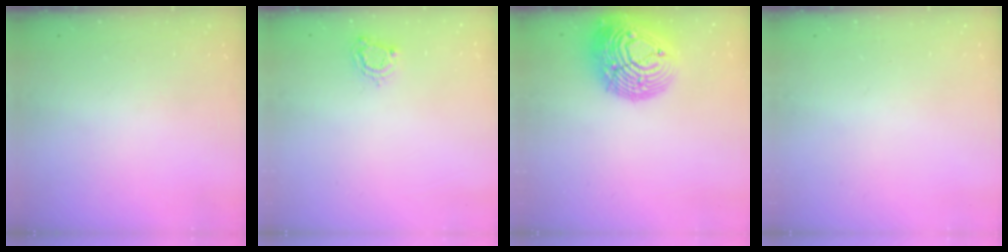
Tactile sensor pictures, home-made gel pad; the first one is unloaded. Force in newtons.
{"total": 4.8, "press": 4.8, "slide": 0.2}
{"total": 23.9, "press": 23.8, "slide": 2.2}
{"total": 0.0}